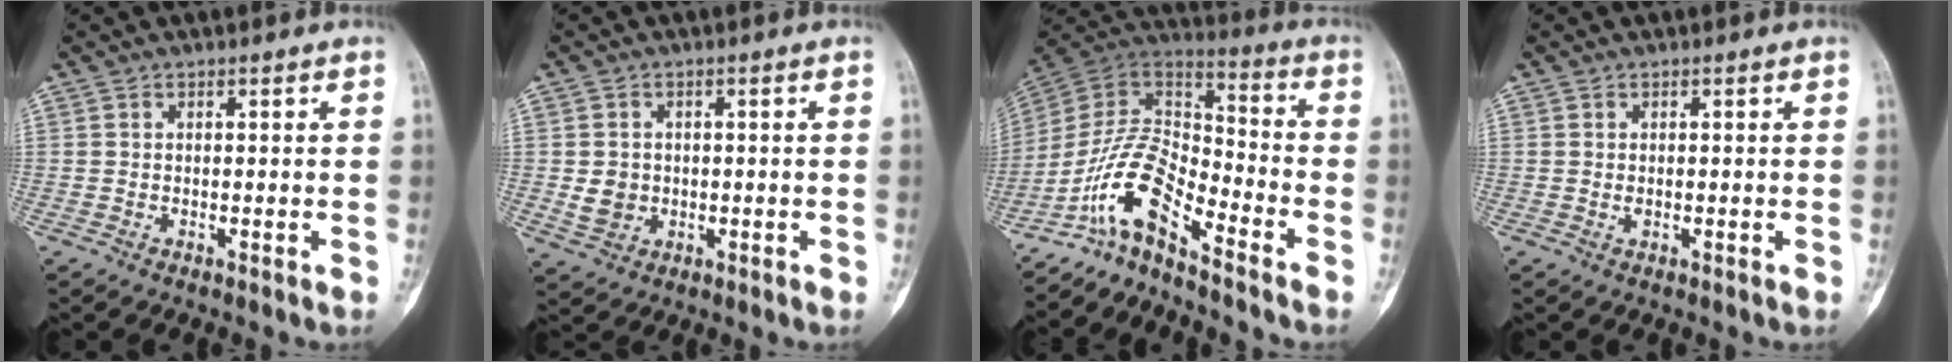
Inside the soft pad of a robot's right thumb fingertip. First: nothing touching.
{"total": 4.2, "force": [-0.2, 3.7, 1.9], "torque": [-0.019, 0.001, 0.003]}
{"total": 12.1, "force": [-8.8, 3.7, 7.4], "torque": [-0.140, 0.097, -0.176]}
{"total": 0.6, "force": [0.0, 0.4, 0.4], "torque": [-0.005, 0.000, 0.000]}